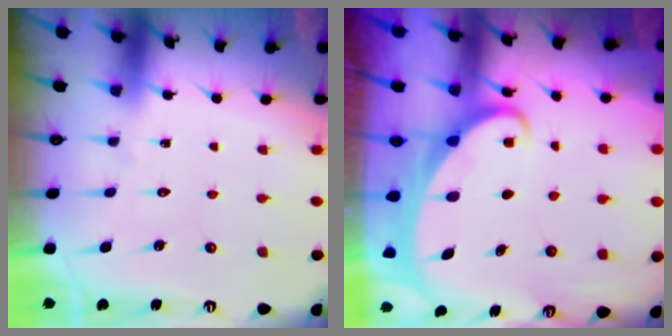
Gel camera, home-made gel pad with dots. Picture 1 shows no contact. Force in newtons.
{"total": 2.7, "press": 2.7, "slide": 0.4}